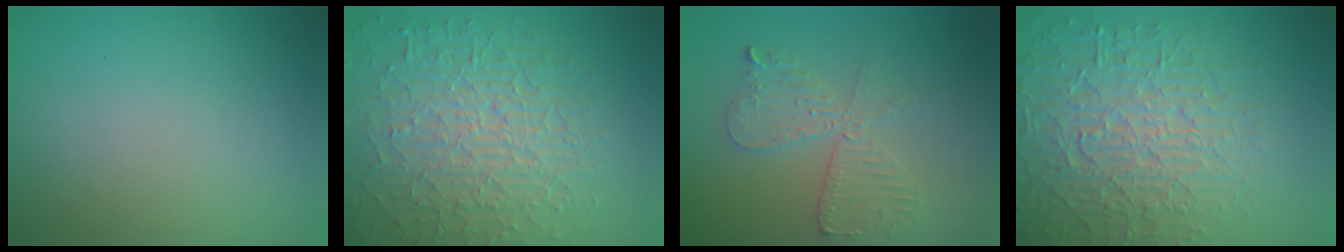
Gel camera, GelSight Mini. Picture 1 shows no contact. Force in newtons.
{"total": 8.7, "press": 6.1, "slide": 6.2}
{"total": 4.2, "press": 3.6, "slide": 2.2}
{"total": 6.8, "press": 6.6, "slide": 1.7}